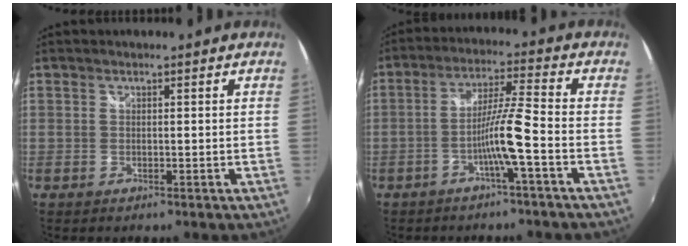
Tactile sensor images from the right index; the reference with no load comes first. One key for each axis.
{"total": 7.6, "fx": -3.3, "fy": -1.1, "fz": 6.8, "tx": -0.134, "ty": 0.003, "tz": -0.062}